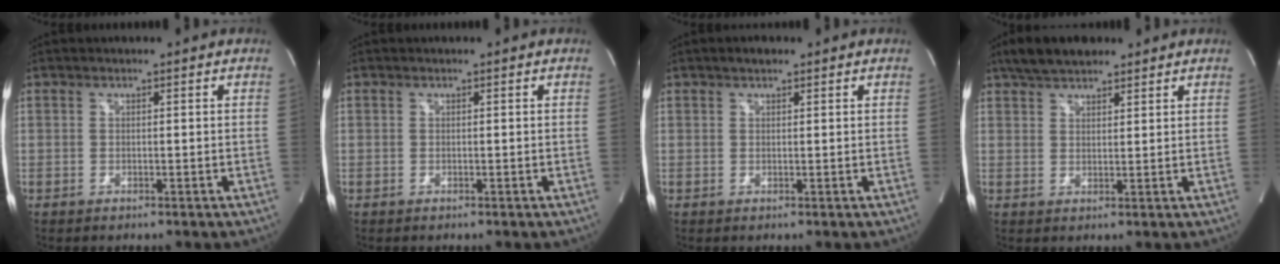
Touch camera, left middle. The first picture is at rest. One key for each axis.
{"total": 0.0}
{"total": 1.6, "fx": 1.2, "fy": 0.7, "fz": 0.9, "tx": -0.018, "ty": 0.010, "tz": 0.018}
{"total": 6.7, "fx": 5.2, "fy": 2.4, "fz": 3.4, "tx": -0.064, "ty": 0.024, "tz": 0.095}